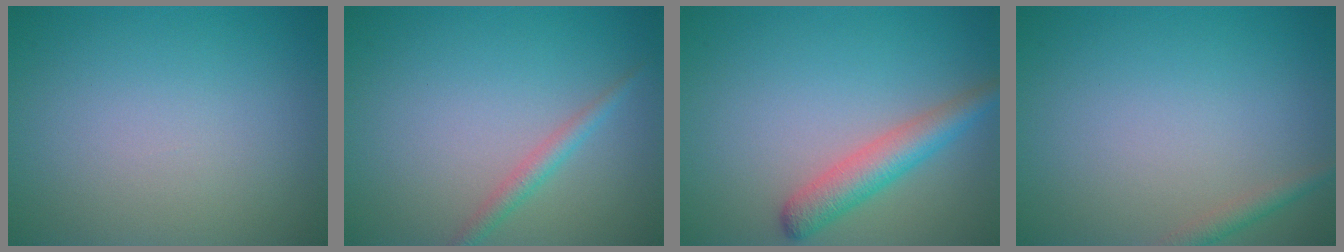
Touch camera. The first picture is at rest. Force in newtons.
{"total": 1.6, "press": 1.6, "slide": 0.0}
{"total": 3.7, "press": 3.7, "slide": 0.2}
{"total": 1.4, "press": 1.4, "slide": 0.1}